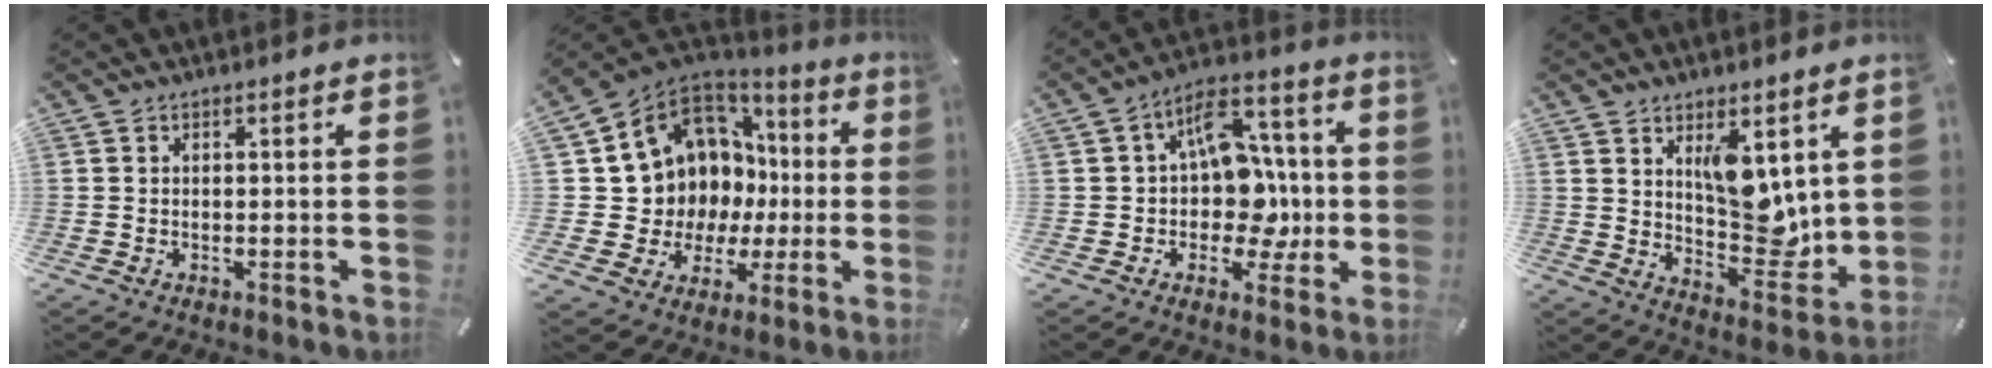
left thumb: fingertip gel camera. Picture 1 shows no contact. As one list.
[{"total": 11.4, "force": [4.0, 10.4, 2.4], "torque": [-0.057, -0.063, 0.098]}, {"total": 14.5, "force": [1.0, 11.3, 9.0], "torque": [-0.118, -0.001, 0.029]}, {"total": 11.6, "force": [4.0, 7.6, 7.7], "torque": [-0.073, -0.039, 0.079]}]